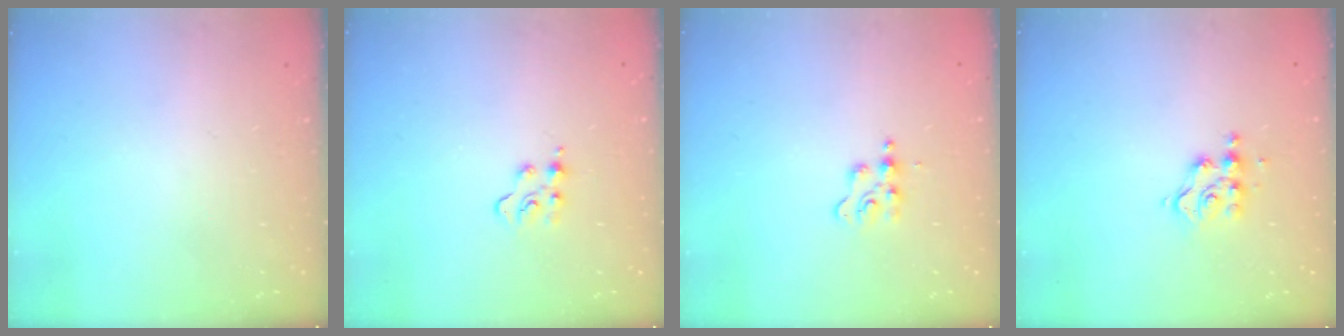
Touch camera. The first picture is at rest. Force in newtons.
{"total": 6.7, "press": 6.7, "slide": 0.5}
{"total": 4.3, "press": 4.3, "slide": 0.5}
{"total": 7.7, "press": 7.7, "slide": 0.4}